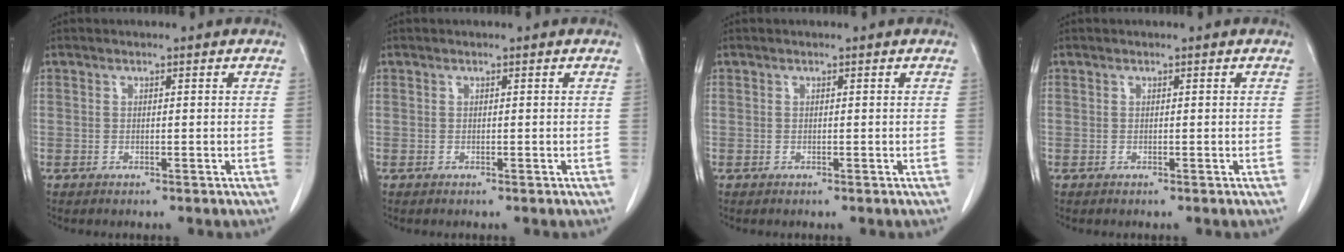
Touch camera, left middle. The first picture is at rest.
{"total": 0.0}
{"total": 0.0}
{"total": 0.0}